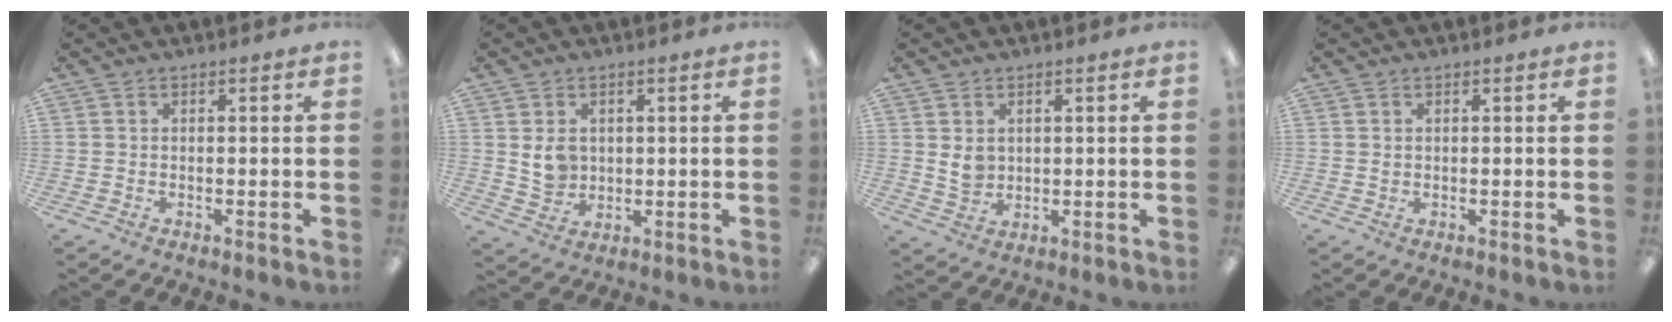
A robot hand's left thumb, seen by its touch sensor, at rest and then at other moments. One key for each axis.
{"total": 5.2, "fx": 1.6, "fy": 4.3, "fz": 2.4, "tx": -0.031, "ty": -0.001, "tz": 0.029}
{"total": 4.3, "fx": 1.4, "fy": 3.5, "fz": 2.1, "tx": -0.030, "ty": -0.002, "tz": 0.026}
{"total": 0.8, "fx": 0.4, "fy": 0.6, "fz": 0.3, "tx": -0.008, "ty": 0.003, "tz": 0.007}